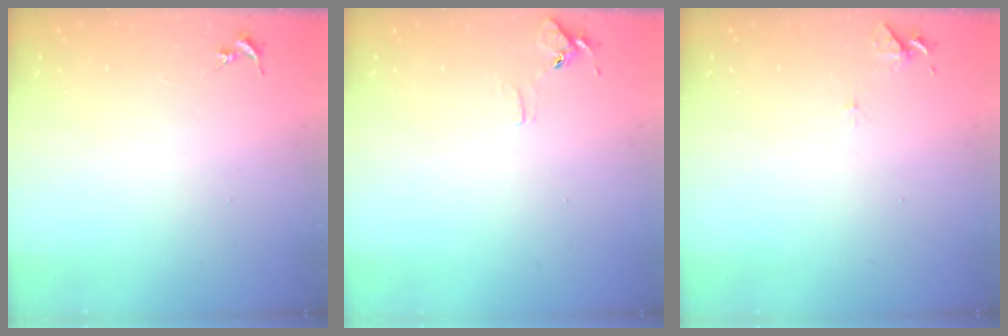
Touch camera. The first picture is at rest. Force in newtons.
{"total": 6.2, "press": 6.1, "slide": 0.6}
{"total": 6.2, "press": 6.2, "slide": 0.6}